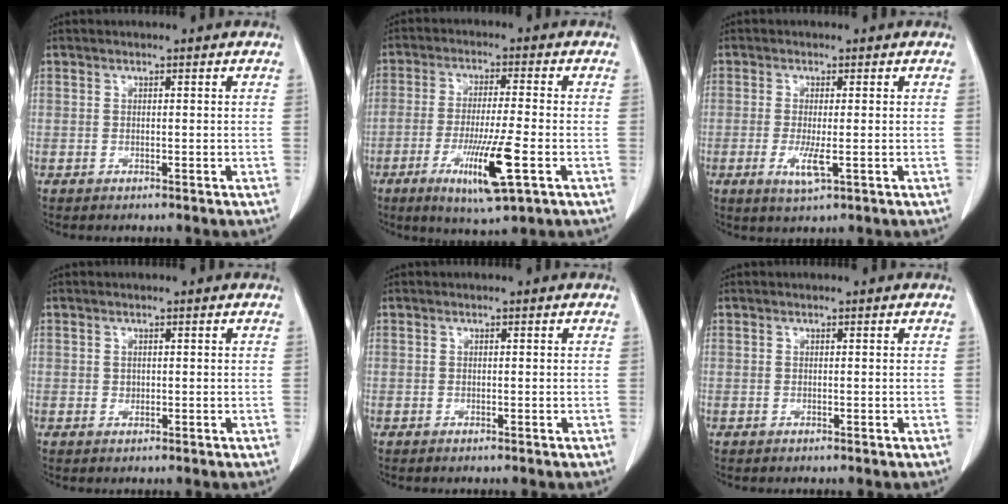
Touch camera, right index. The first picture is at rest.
{"total": 10.9, "force": [-4.2, 0.7, 10.1], "torque": [-0.181, -0.025, -0.070]}
{"total": 3.9, "force": [-1.1, 0.6, 3.7], "torque": [-0.074, -0.010, -0.017]}
{"total": 0.7, "force": [0.0, 0.6, 0.3], "torque": [-0.005, 0.001, 0.001]}
{"total": 0.0}
{"total": 0.0}